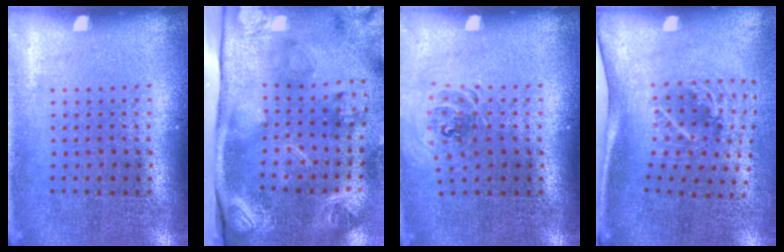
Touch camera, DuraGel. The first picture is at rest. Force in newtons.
{"total": 4.7, "press": 3.3, "slide": 3.3}
{"total": 0.9, "press": 0.8, "slide": 0.2}
{"total": 2.0, "press": 1.2, "slide": 1.6}